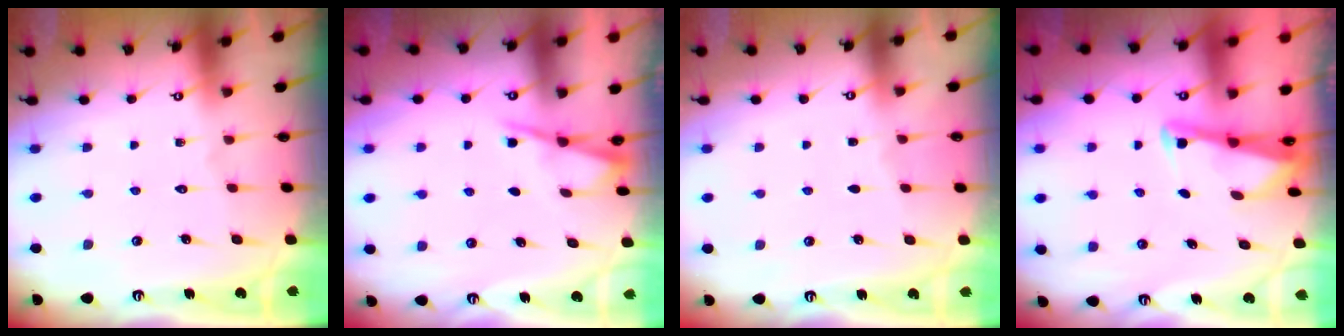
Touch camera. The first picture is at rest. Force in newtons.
{"total": 2.3, "press": 2.2, "slide": 0.4}
{"total": 2.3, "press": 2.3, "slide": 0.3}
{"total": 2.5, "press": 2.5, "slide": 0.1}